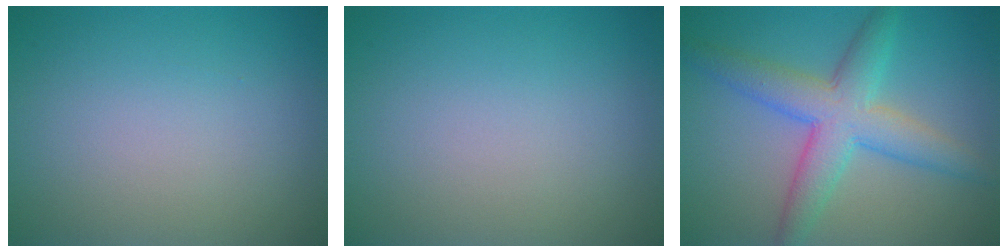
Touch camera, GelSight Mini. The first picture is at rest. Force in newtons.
{"total": 0.0}
{"total": 5.8, "press": 5.8, "slide": 0.0}